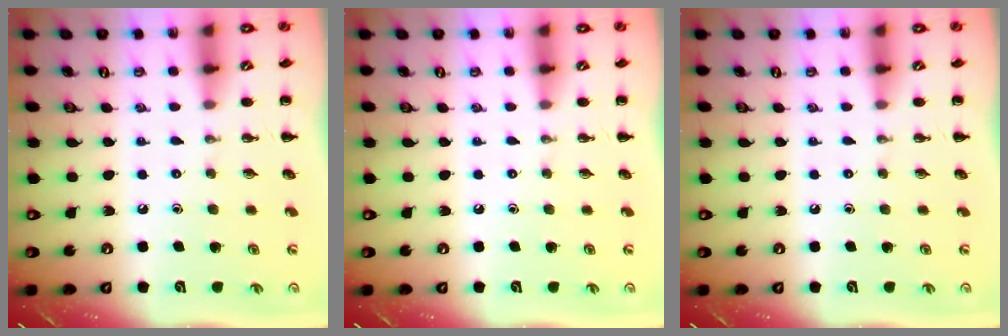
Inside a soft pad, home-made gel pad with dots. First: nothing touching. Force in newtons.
{"total": 0.0}
{"total": 0.0}